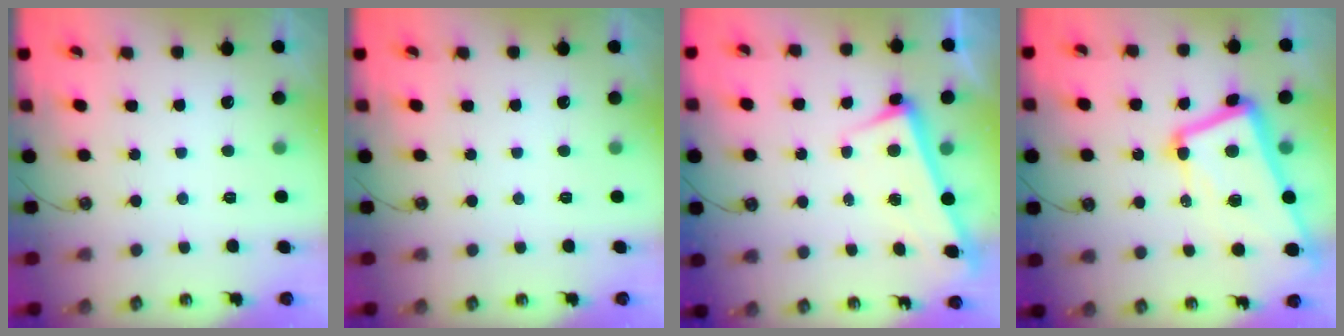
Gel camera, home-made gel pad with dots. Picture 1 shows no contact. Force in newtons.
{"total": 0.0}
{"total": 2.6, "press": 2.5, "slide": 0.7}
{"total": 13.4, "press": 13.2, "slide": 2.2}